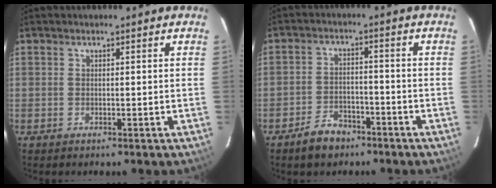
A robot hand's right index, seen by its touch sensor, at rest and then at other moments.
{"total": 6.3, "force": [-4.6, 3.6, 2.4], "torque": [-0.064, 0.015, -0.069]}